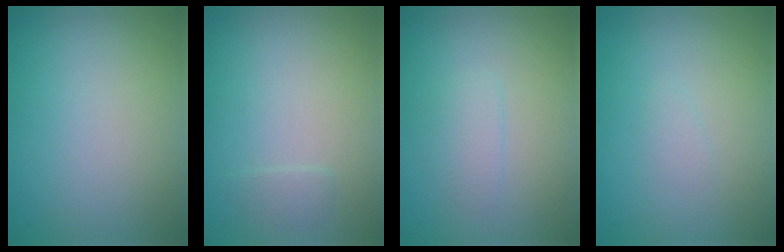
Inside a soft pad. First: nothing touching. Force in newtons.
{"total": 0.7, "press": 0.7, "slide": 0.2}
{"total": 1.3, "press": 1.3, "slide": 0.1}
{"total": 0.5, "press": 0.5, "slide": 0.1}